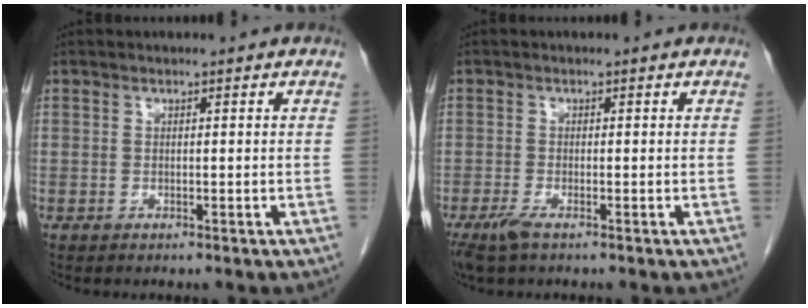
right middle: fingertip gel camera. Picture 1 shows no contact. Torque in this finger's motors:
{"motor_torque": [0.59, -0.52, 0.27, 0.06]}